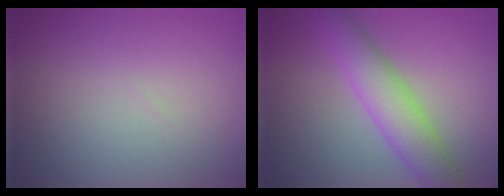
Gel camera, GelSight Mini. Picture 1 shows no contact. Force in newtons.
{"total": 4.8, "press": 4.8, "slide": 0.1}